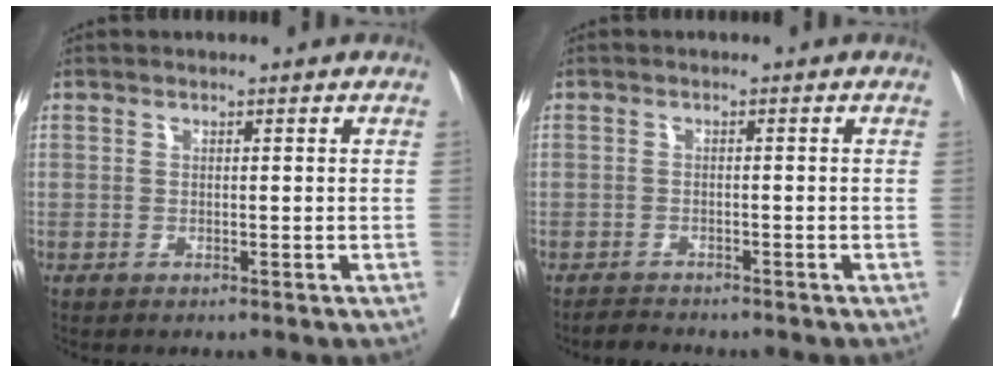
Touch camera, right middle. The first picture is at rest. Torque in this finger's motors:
{"motor_torque": [-0.01, -0.10, -0.01, -0.05]}